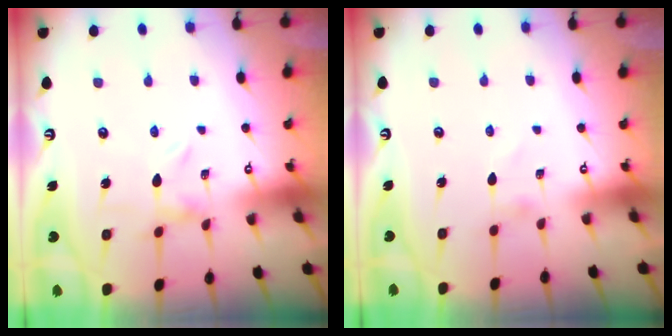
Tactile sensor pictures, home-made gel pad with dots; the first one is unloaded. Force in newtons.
{"total": 0.9, "press": 0.9, "slide": 0.1}